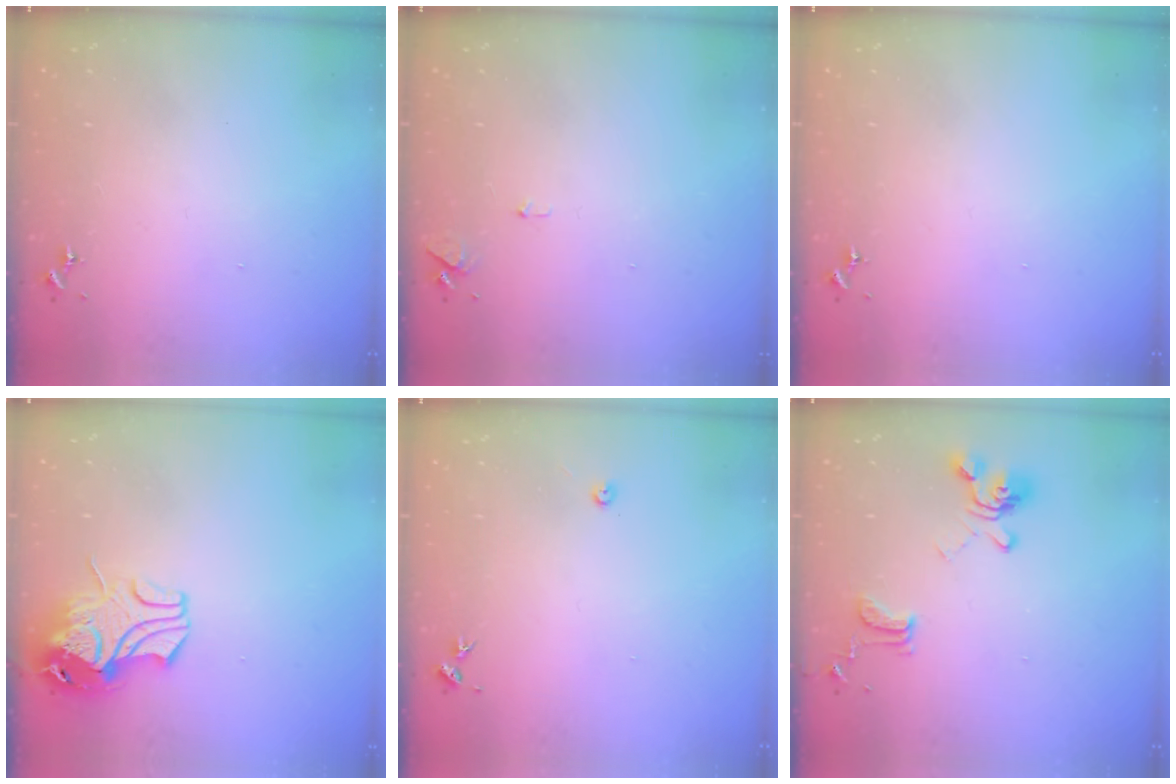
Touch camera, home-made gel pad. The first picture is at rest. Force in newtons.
{"total": 5.6, "press": 5.5, "slide": 0.8}
{"total": 0.0}
{"total": 12.1, "press": 12.0, "slide": 1.8}
{"total": 3.0, "press": 3.0, "slide": 0.4}
{"total": 14.3, "press": 14.3, "slide": 1.3}